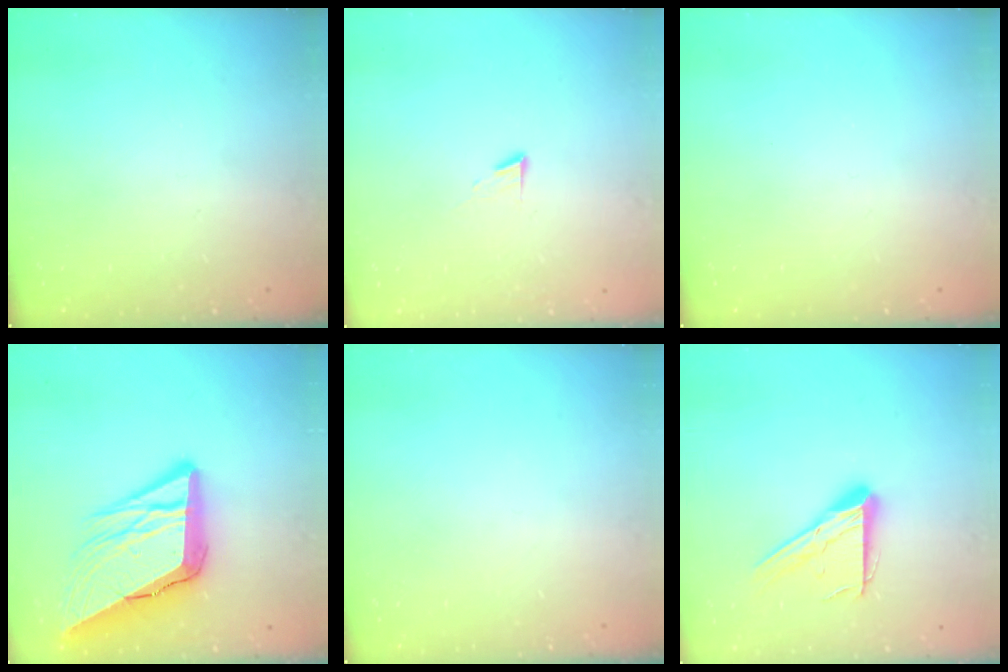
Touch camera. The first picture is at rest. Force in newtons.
{"total": 5.1, "press": 5.1, "slide": 0.6}
{"total": 0.0}
{"total": 18.2, "press": 18.0, "slide": 2.6}
{"total": 0.0}
{"total": 13.9, "press": 13.8, "slide": 1.3}